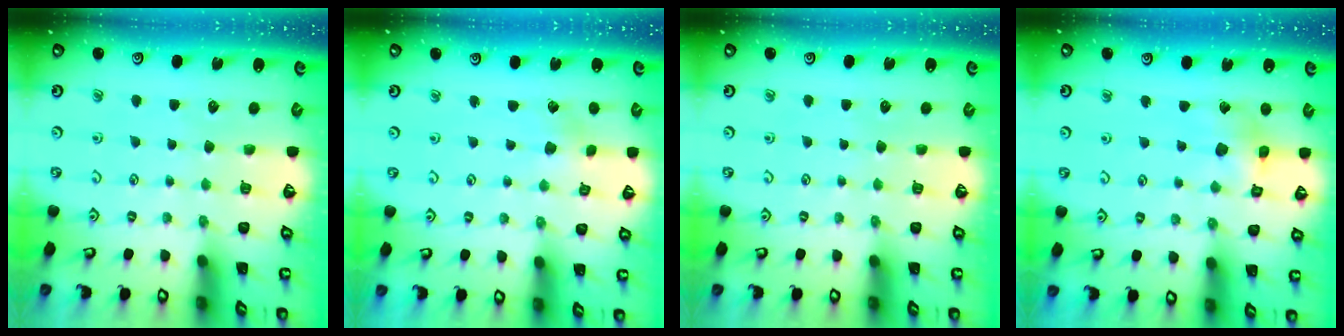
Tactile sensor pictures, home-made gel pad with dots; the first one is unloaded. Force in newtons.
{"total": 2.1, "press": 2.1, "slide": 0.3}
{"total": 0.0}
{"total": 8.1, "press": 8.1, "slide": 0.9}